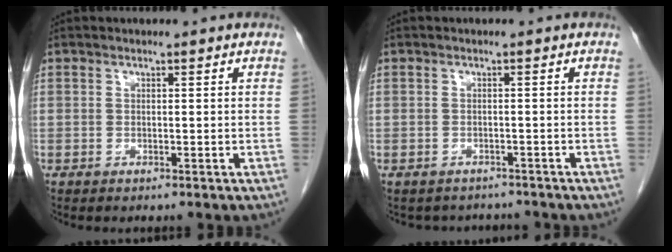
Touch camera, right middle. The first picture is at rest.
{"total": 3.9, "force": [-3.5, 1.8, -0.2], "torque": [0.000, 0.007, -0.045]}